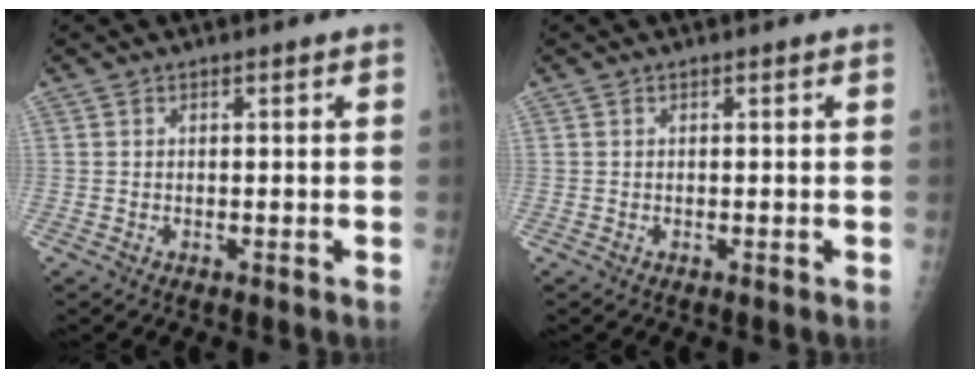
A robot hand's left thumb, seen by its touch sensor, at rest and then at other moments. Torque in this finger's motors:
{"motor_torque": [0.00, 0.00, -0.17, -0.05, 0.00]}